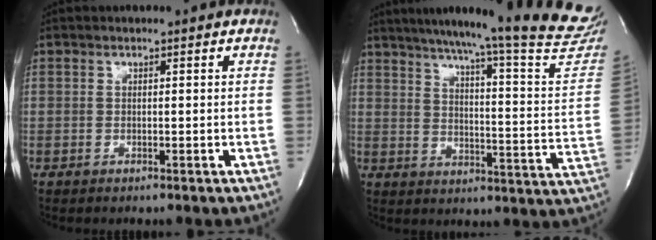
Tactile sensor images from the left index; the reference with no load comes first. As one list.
[{"total": 27.5, "force": [24.5, 0.1, 12.4], "torque": [-0.187, -0.094, 0.300]}]